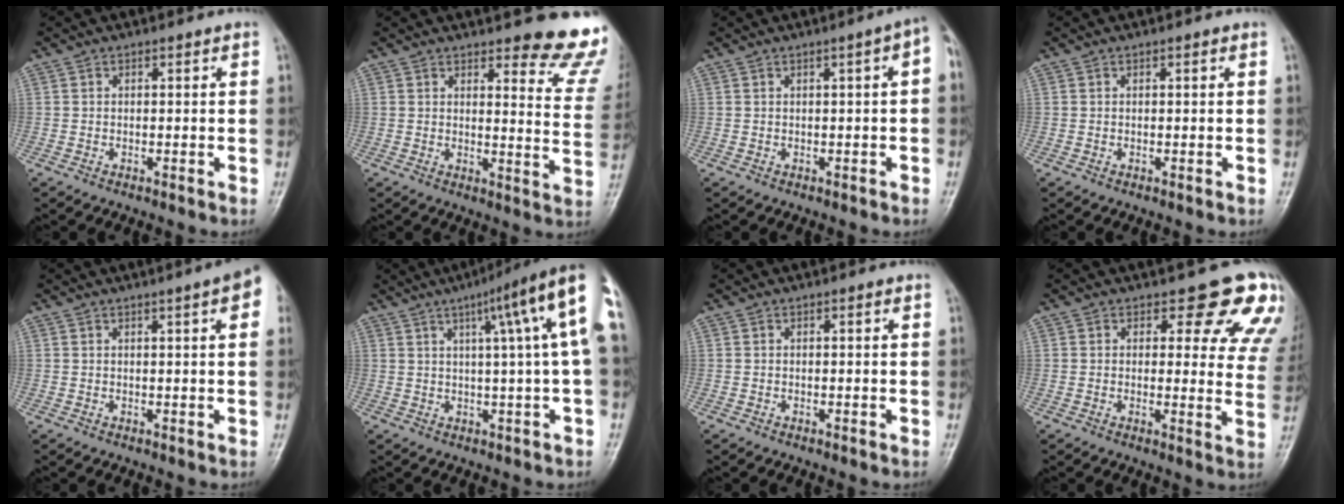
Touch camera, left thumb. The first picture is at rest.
{"total": 13.1, "force": [10.8, 2.9, 6.7], "torque": [-0.042, -0.088, 0.109]}
{"total": 3.3, "force": [0.1, 0.6, 3.2], "torque": [-0.033, 0.016, -0.004]}
{"total": 0.0}
{"total": 5.6, "force": [2.5, 0.6, 4.9], "torque": [-0.055, 0.008, 0.028]}
{"total": 14.2, "force": [4.2, 0.9, 13.6], "torque": [-0.177, 0.017, 0.048]}
{"total": 0.0}
{"total": 12.0, "force": [9.2, 5.1, 5.8], "torque": [-0.006, -0.054, 0.076]}